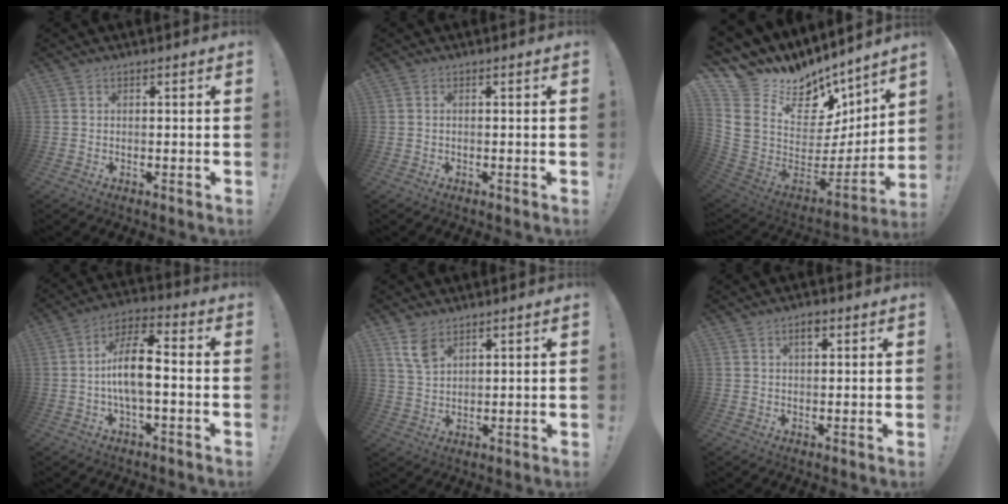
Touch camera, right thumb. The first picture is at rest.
{"total": 0.6, "force": [-0.2, -0.1, 0.6], "torque": [-0.011, -0.001, -0.004]}
{"total": 12.7, "force": [10.1, 7.0, 3.1], "torque": [-0.057, -0.105, 0.209]}
{"total": 11.4, "force": [-1.4, 4.1, 10.5], "torque": [-0.198, 0.010, -0.029]}
{"total": 6.6, "force": [4.1, 3.5, 3.7], "torque": [-0.061, -0.016, 0.079]}
{"total": 2.8, "force": [1.3, 1.4, 2.1], "torque": [-0.024, -0.003, 0.018]}